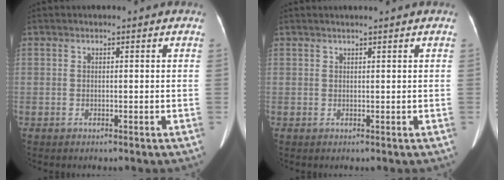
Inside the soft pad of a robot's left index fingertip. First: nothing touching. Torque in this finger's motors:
{"motor_torque": [-0.28, -0.26, 0.00, -0.01]}